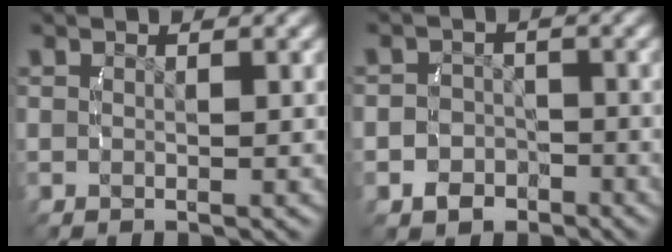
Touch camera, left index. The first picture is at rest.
{"total": 4.8, "force": [-1.9, 4.3, 0.7], "torque": [-0.021, -0.009, -0.039]}